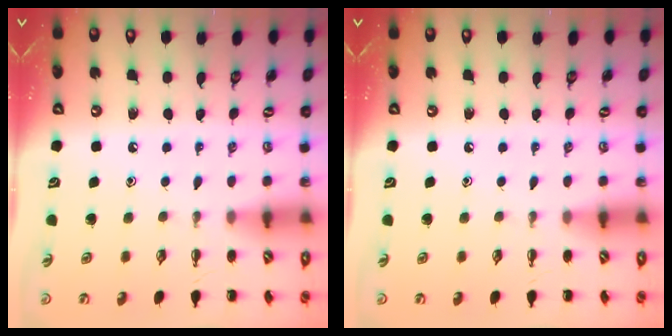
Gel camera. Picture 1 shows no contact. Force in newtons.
{"total": 0.0}